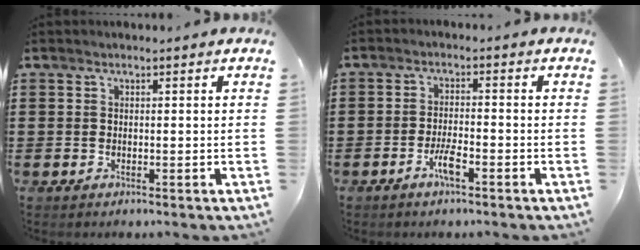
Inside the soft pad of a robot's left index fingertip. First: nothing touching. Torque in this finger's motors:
{"motor_torque": [0.15, 0.09, 0.06, 0.04]}